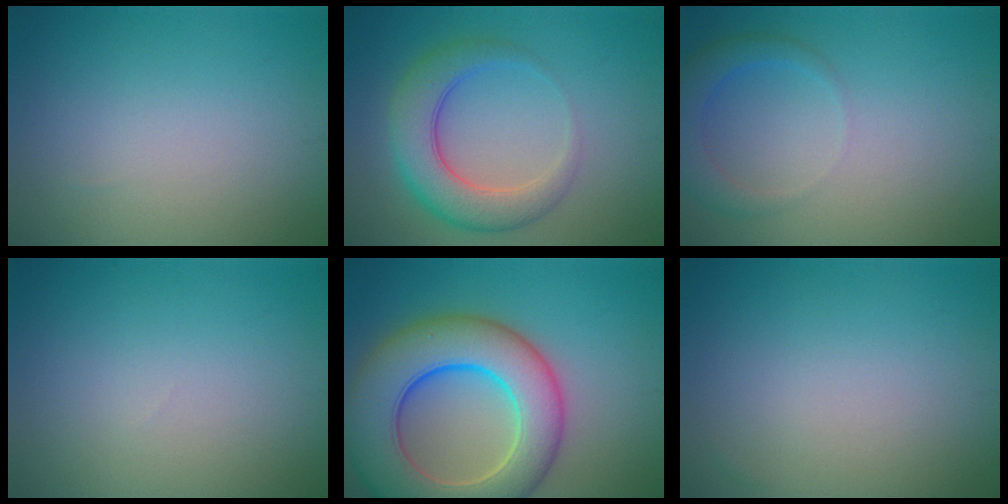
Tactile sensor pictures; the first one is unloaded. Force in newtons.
{"total": 6.0, "press": 6.0, "slide": 0.3}
{"total": 2.7, "press": 2.6, "slide": 0.3}
{"total": 0.0}
{"total": 10.8, "press": 10.8, "slide": 0.3}
{"total": 0.0}